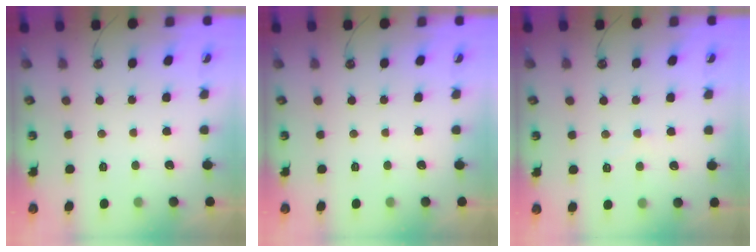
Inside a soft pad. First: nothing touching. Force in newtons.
{"total": 0.0}
{"total": 1.0, "press": 1.0, "slide": 0.2}